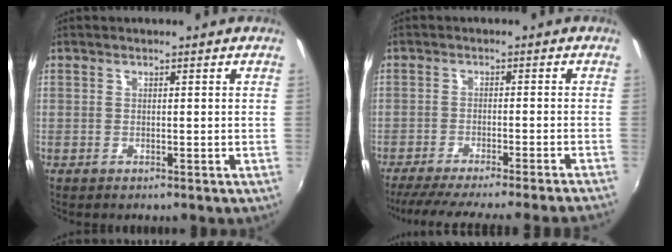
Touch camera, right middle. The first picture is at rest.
{"total": 16.3, "force": [-14.6, -1.1, 7.2], "torque": [-0.138, -0.026, -0.212]}